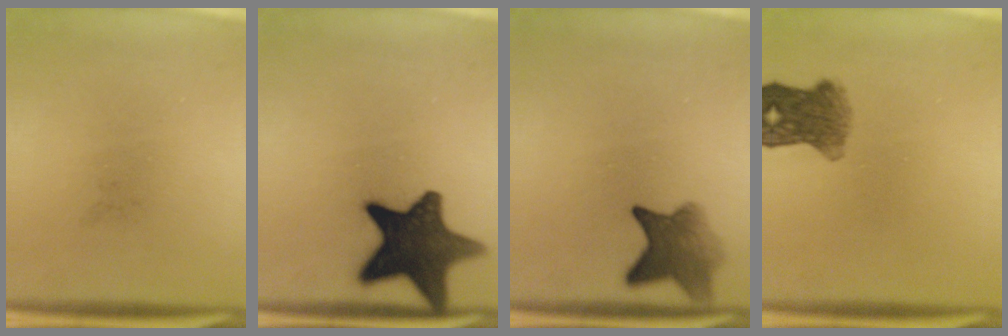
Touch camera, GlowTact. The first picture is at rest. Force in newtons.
{"total": 15.5}
{"total": 6.2}
{"total": 6.1}